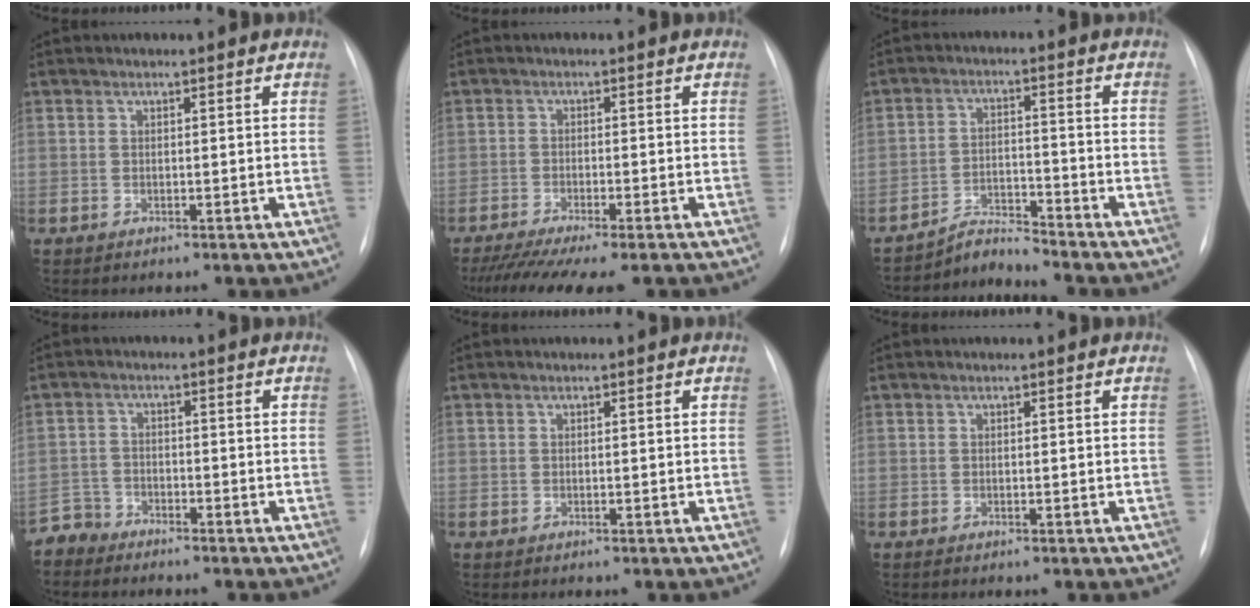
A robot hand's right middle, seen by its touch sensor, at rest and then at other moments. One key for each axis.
{"total": 11.2, "fx": -9.3, "fy": 0.6, "fz": 6.2, "tx": -0.087, "ty": -0.021, "tz": -0.140}
{"total": 4.3, "fx": -4.2, "fy": -0.8, "fz": -0.9, "tx": 0.013, "ty": -0.009, "tz": -0.070}
{"total": 3.0, "fx": -2.8, "fy": 0.6, "fz": -1.1, "tx": 0.026, "ty": -0.008, "tz": -0.054}
{"total": 0.0}
{"total": 0.0}